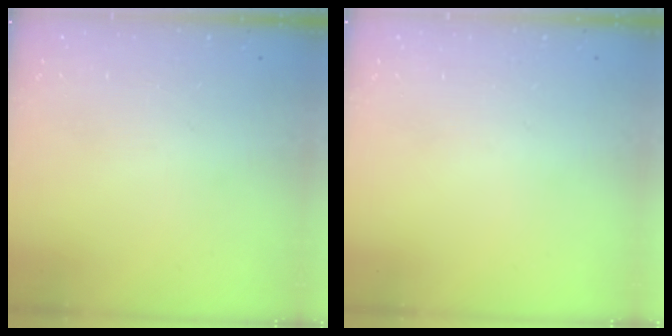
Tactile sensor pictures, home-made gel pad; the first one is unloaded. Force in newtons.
{"total": 0.0}